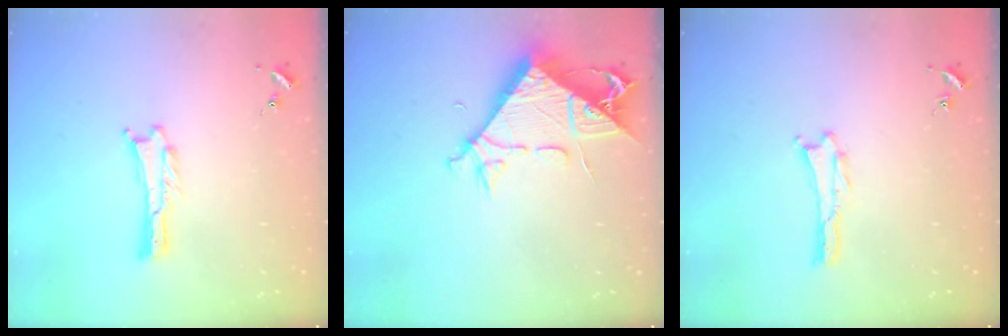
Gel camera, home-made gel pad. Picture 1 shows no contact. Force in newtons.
{"total": 9.8, "press": 9.7, "slide": 0.9}
{"total": 0.0}